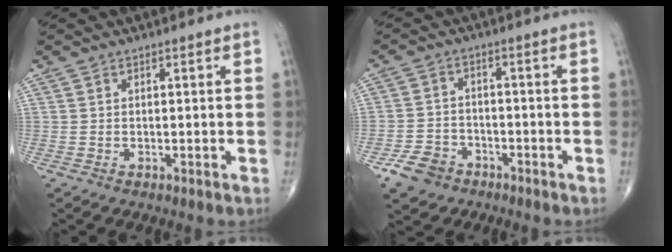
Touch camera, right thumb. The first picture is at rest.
{"total": 6.2, "force": [-3.9, 4.4, 1.9], "torque": [-0.027, 0.020, -0.070]}